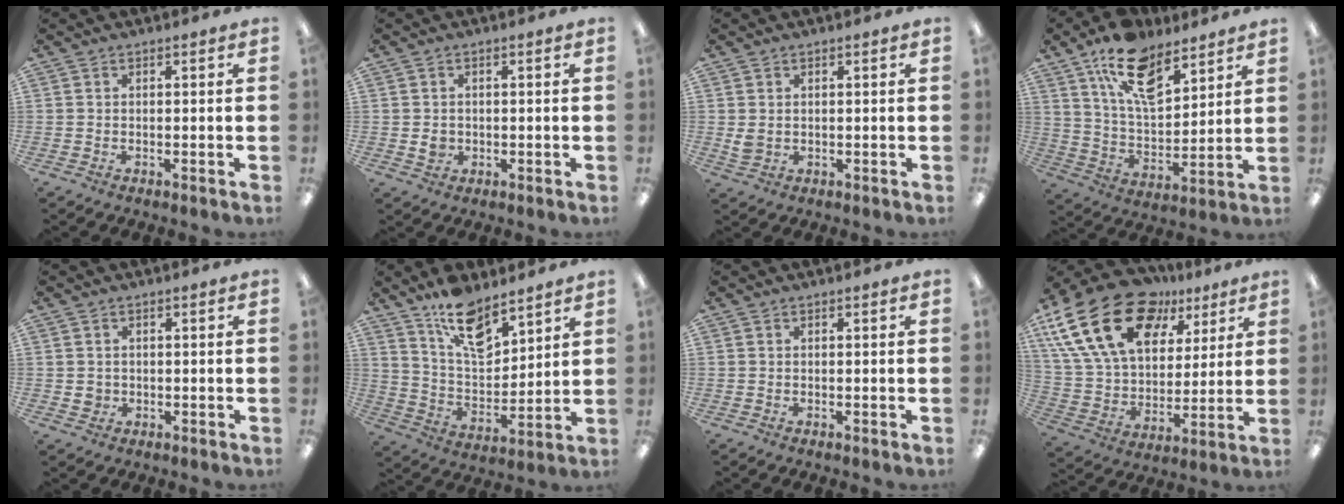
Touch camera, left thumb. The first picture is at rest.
{"total": 2.6, "force": [-0.1, 2.3, 1.1], "torque": [-0.012, 0.001, -0.004]}
{"total": 2.7, "force": [0.7, 2.1, 1.4], "torque": [-0.020, 0.001, 0.013]}
{"total": 15.7, "force": [10.4, 7.7, 9.1], "torque": [-0.152, -0.045, 0.186]}
{"total": 2.1, "force": [0.1, 2.0, 0.5], "torque": [-0.003, 0.001, -0.002]}
{"total": 13.8, "force": [10.1, 6.2, 7.2], "torque": [-0.121, -0.058, 0.181]}
{"total": 0.0}
{"total": 25.3, "force": [12.8, 15.9, 15.0], "torque": [-0.286, -0.058, 0.232]}